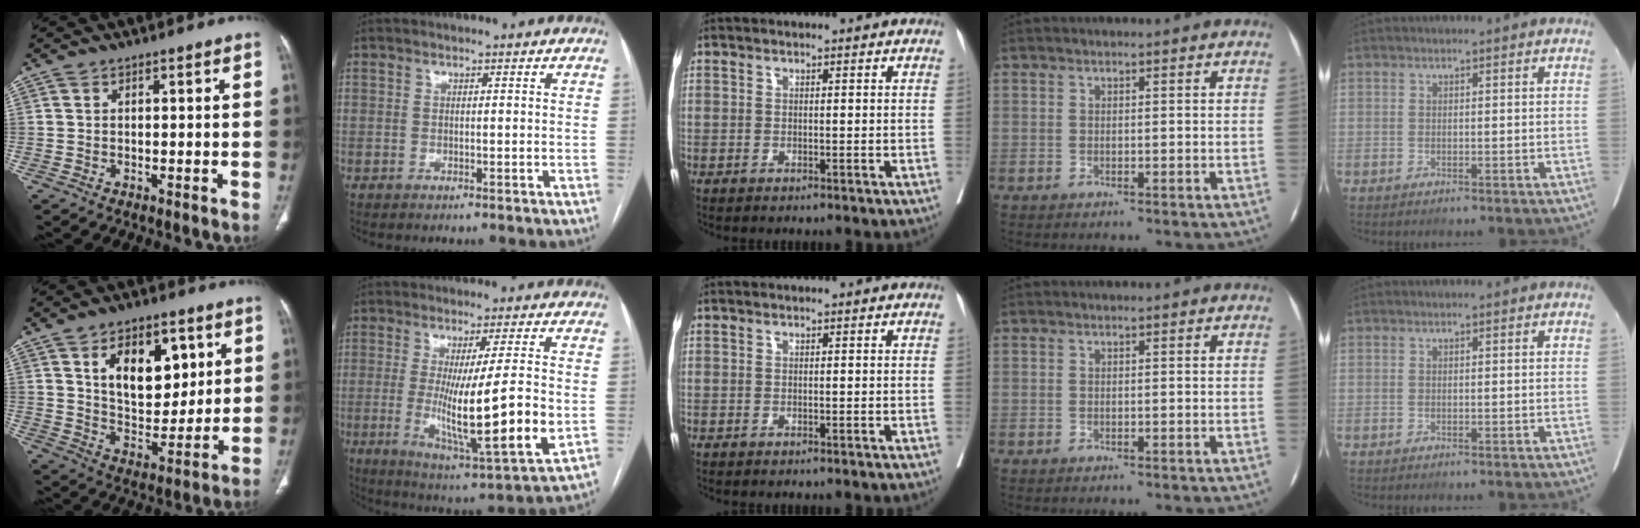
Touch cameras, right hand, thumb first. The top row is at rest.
{"thumb": {"total": 15.4, "force": [5.6, 9.1, 11.1], "torque": [-0.122, -0.030, 0.101]}, "index": {"total": 16.3, "force": [-1.8, 0.4, 16.2], "torque": [-0.281, -0.038, -0.024]}}